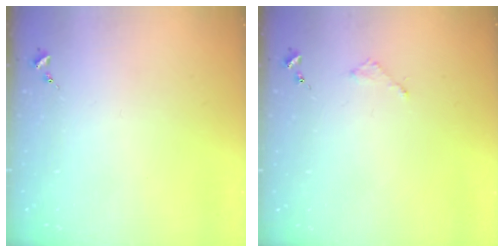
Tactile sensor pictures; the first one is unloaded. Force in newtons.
{"total": 2.0, "press": 2.0, "slide": 0.3}